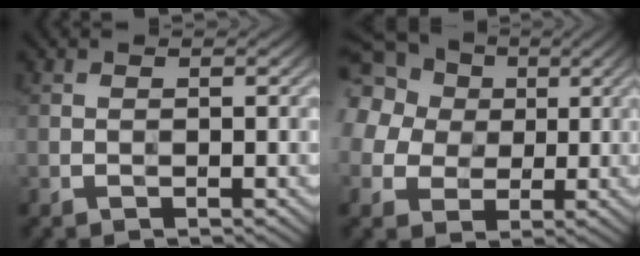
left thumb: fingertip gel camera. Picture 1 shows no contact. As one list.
[{"total": 18.3, "force": [6.1, 15.0, 8.4], "torque": [-0.260, 0.024, 0.090]}]